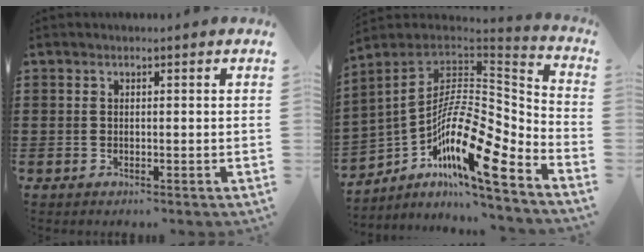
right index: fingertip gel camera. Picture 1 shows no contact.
{"total": 14.9, "force": [-7.2, 4.6, 12.2], "torque": [-0.221, -0.018, -0.143]}